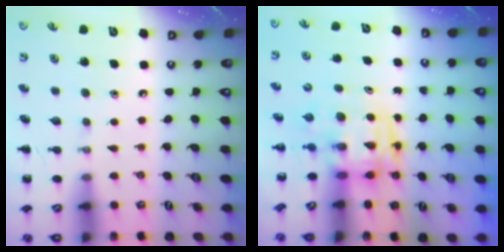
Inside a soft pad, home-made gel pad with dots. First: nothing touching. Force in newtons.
{"total": 3.9, "press": 3.9, "slide": 0.7}